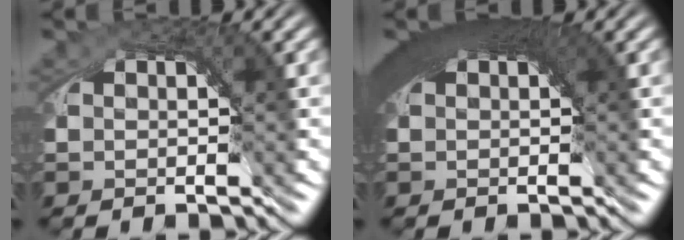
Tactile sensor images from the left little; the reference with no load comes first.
{"total": 6.4, "force": [2.0, 2.3, 5.6], "torque": [-0.068, 0.018, 0.022]}